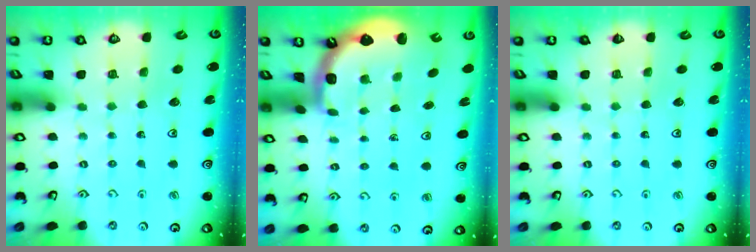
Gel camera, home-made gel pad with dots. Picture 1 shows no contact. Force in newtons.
{"total": 2.8, "press": 1.6, "slide": 2.2}
{"total": 0.0}